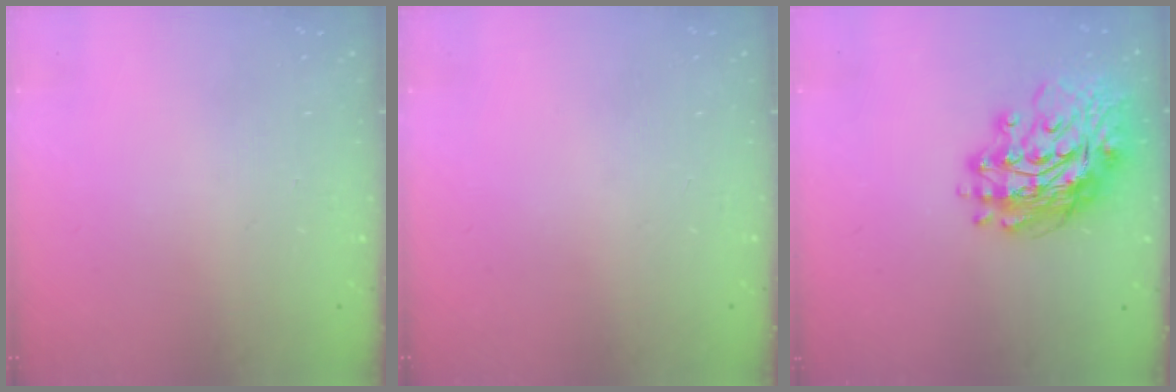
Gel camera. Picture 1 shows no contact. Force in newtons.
{"total": 0.0}
{"total": 17.0, "press": 16.8, "slide": 2.5}